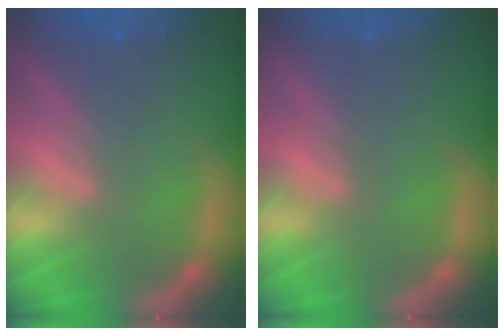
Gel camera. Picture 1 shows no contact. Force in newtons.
{"total": 0.0}